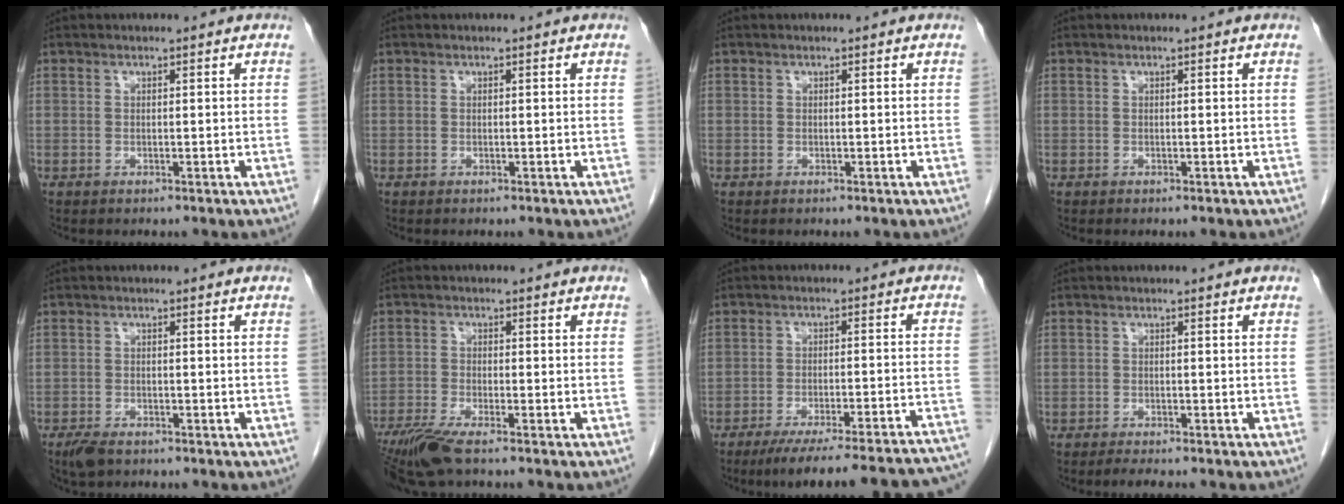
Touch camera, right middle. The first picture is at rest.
{"total": 0.0}
{"total": 0.0}
{"total": 0.0}
{"total": 2.9, "force": [-2.1, 1.2, 1.5], "torque": [-0.032, -0.004, -0.034]}
{"total": 6.3, "force": [-4.7, 0.4, 4.1], "torque": [-0.081, -0.019, -0.089]}
{"total": 24.3, "force": [-22.1, 0.5, 10.0], "torque": [-0.074, -0.020, -0.284]}
{"total": 2.1, "force": [-1.8, 0.4, 1.0], "torque": [-0.022, -0.006, -0.029]}